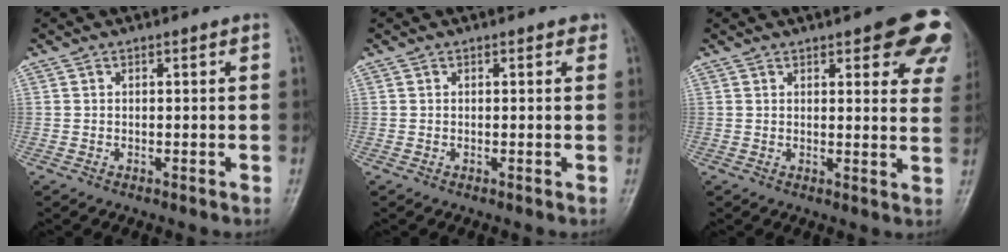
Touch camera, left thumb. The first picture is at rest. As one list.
[{"total": 0.8, "force": [0.5, 0.5, 0.4], "torque": [0.004, -0.001, -0.001]}, {"total": 13.8, "force": [7.7, 4.6, 10.4], "torque": [-0.089, -0.026, 0.080]}]